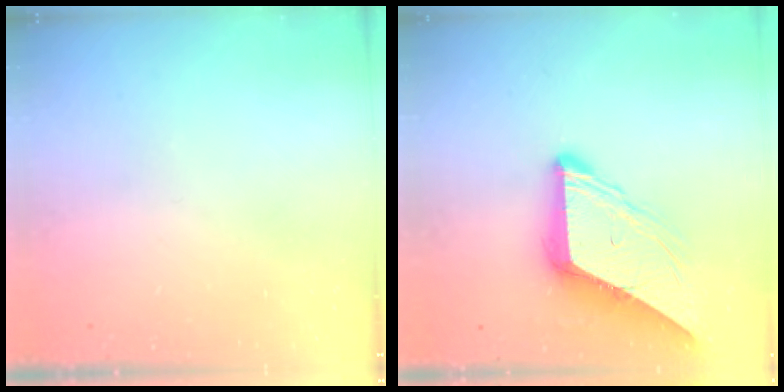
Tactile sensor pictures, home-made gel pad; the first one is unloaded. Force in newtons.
{"total": 10.3, "press": 10.3, "slide": 1.1}